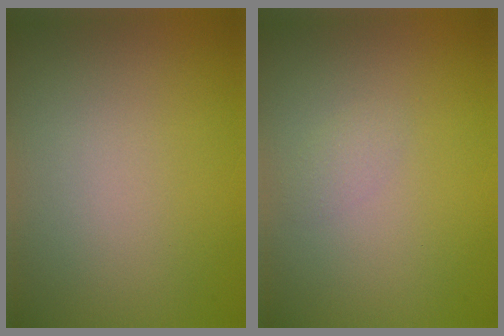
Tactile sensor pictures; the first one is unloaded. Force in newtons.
{"total": 0.8, "press": 0.8, "slide": 0.0}